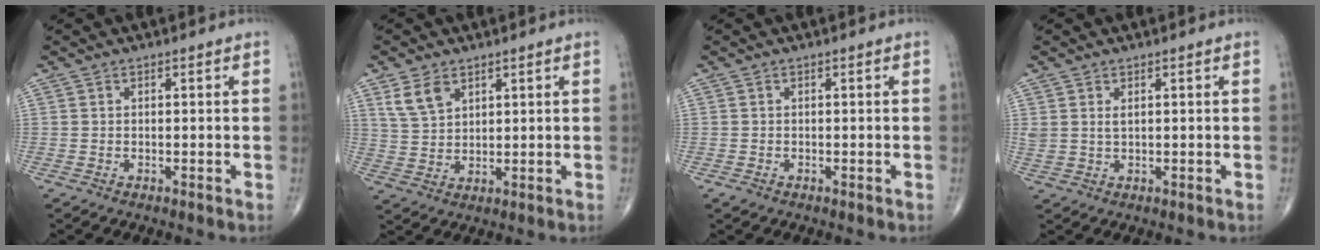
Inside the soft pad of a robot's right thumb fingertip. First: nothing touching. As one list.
[{"total": 5.8, "force": [3.3, 3.6, 3.2], "torque": [-0.053, -0.011, 0.073]}, {"total": 0.8, "force": [-0.4, 0.6, 0.3], "torque": [-0.007, -0.001, -0.009]}, {"total": 2.1, "force": [0.9, 1.1, 1.5], "torque": [-0.033, 0.001, 0.024]}]